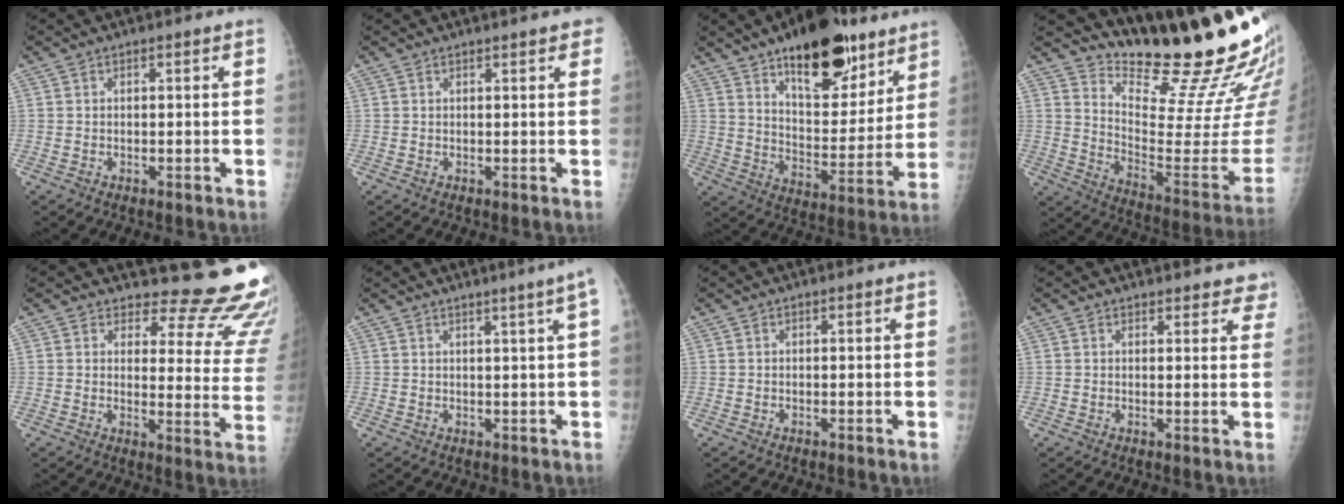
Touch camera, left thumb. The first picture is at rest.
{"total": 3.2, "force": [2.1, 0.9, 2.2], "torque": [-0.017, 0.004, 0.024]}
{"total": 21.9, "force": [13.8, 9.7, 13.9], "torque": [-0.151, -0.070, 0.217]}
{"total": 23.6, "force": [20.7, 3.4, 10.8], "torque": [-0.124, -0.185, 0.297]}
{"total": 16.6, "force": [15.4, 4.6, 4.3], "torque": [-0.001, -0.160, 0.158]}
{"total": 3.7, "force": [2.0, -1.0, 3.0], "torque": [-0.040, -0.006, 0.029]}
{"total": 0.0}
{"total": 5.6, "force": [5.1, 2.2, 0.9], "torque": [0.036, -0.020, 0.040]}